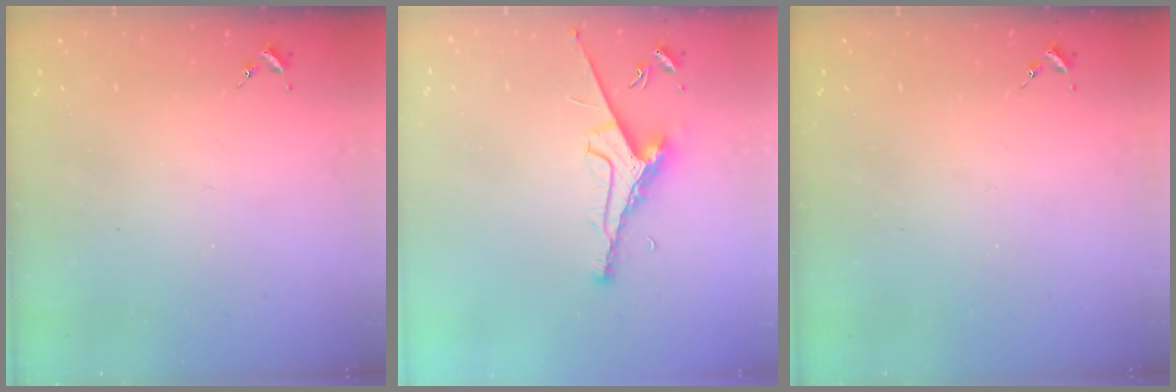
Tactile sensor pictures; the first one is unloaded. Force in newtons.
{"total": 7.9, "press": 7.8, "slide": 1.2}
{"total": 0.0}